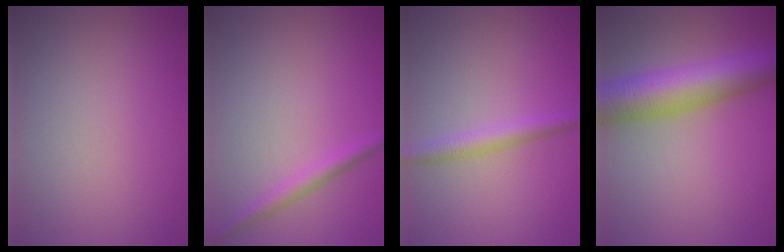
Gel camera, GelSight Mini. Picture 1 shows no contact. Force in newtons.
{"total": 1.7, "press": 1.7, "slide": 0.1}
{"total": 2.2, "press": 2.2, "slide": 0.1}
{"total": 8.7, "press": 8.7, "slide": 0.2}